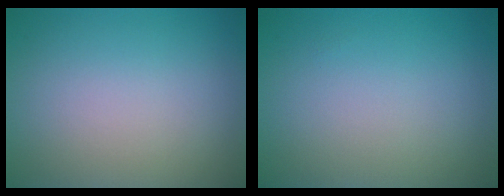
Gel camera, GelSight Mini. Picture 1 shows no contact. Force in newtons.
{"total": 0.0}